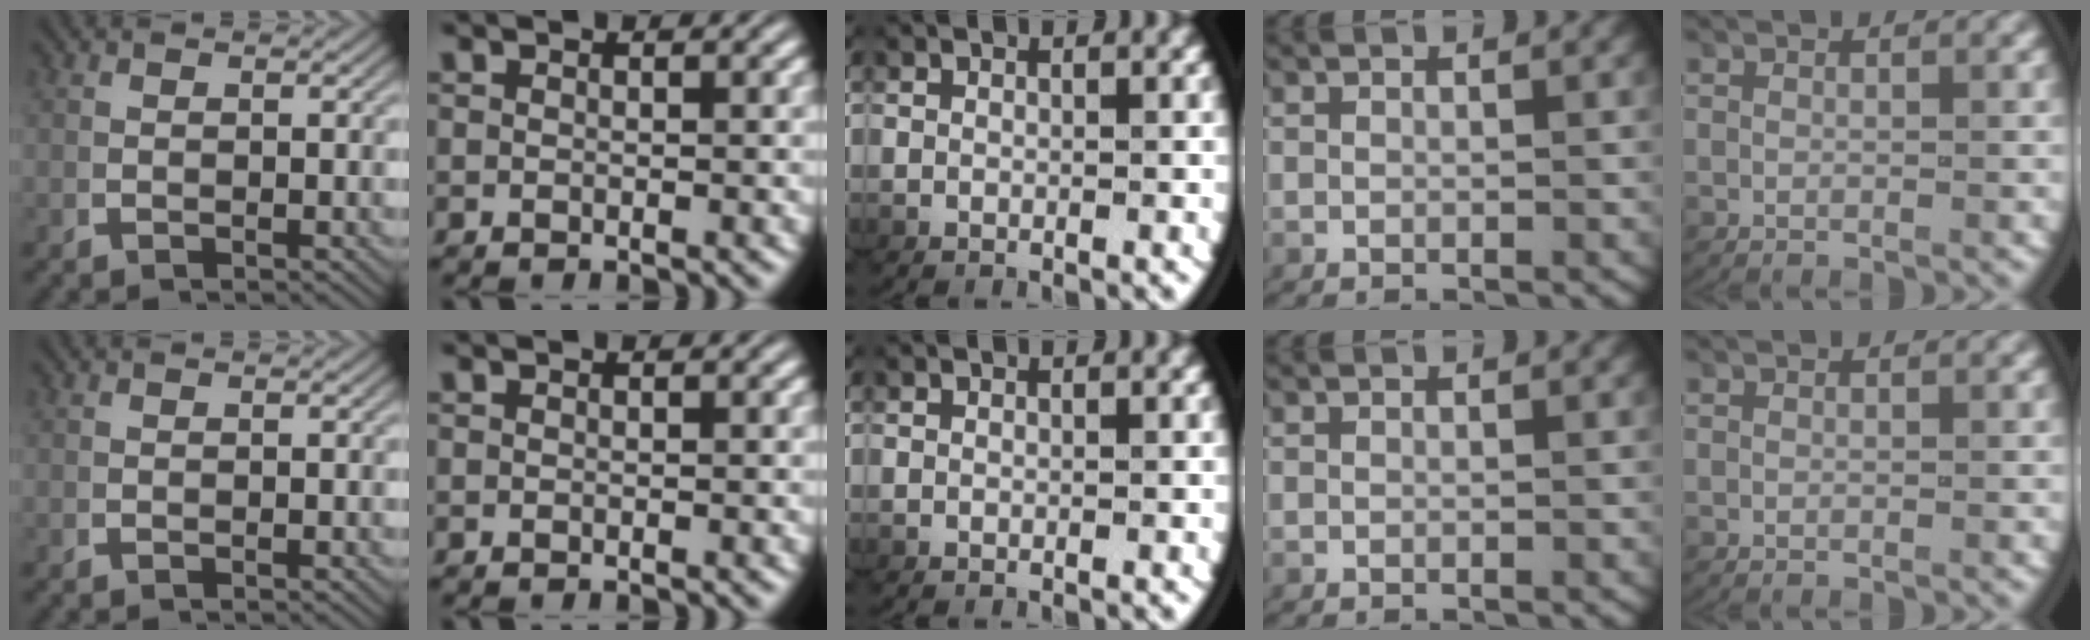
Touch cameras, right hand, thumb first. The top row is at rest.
{}